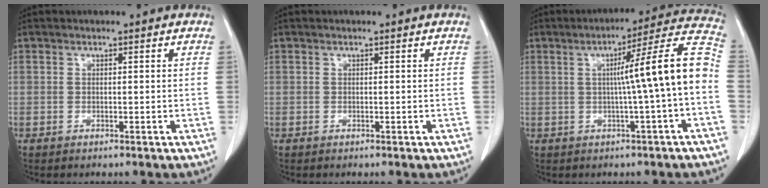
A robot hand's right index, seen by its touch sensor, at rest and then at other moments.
{"total": 0.0}
{"total": 12.0, "force": [-0.6, -1.2, 11.9], "torque": [-0.161, 0.026, -0.012]}